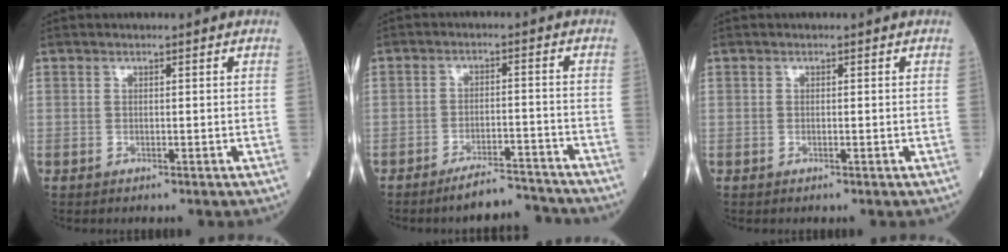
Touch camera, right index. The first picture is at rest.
{"total": 6.4, "force": [-6.1, 1.2, 1.6], "torque": [-0.025, 0.008, -0.100]}
{"total": 0.0}